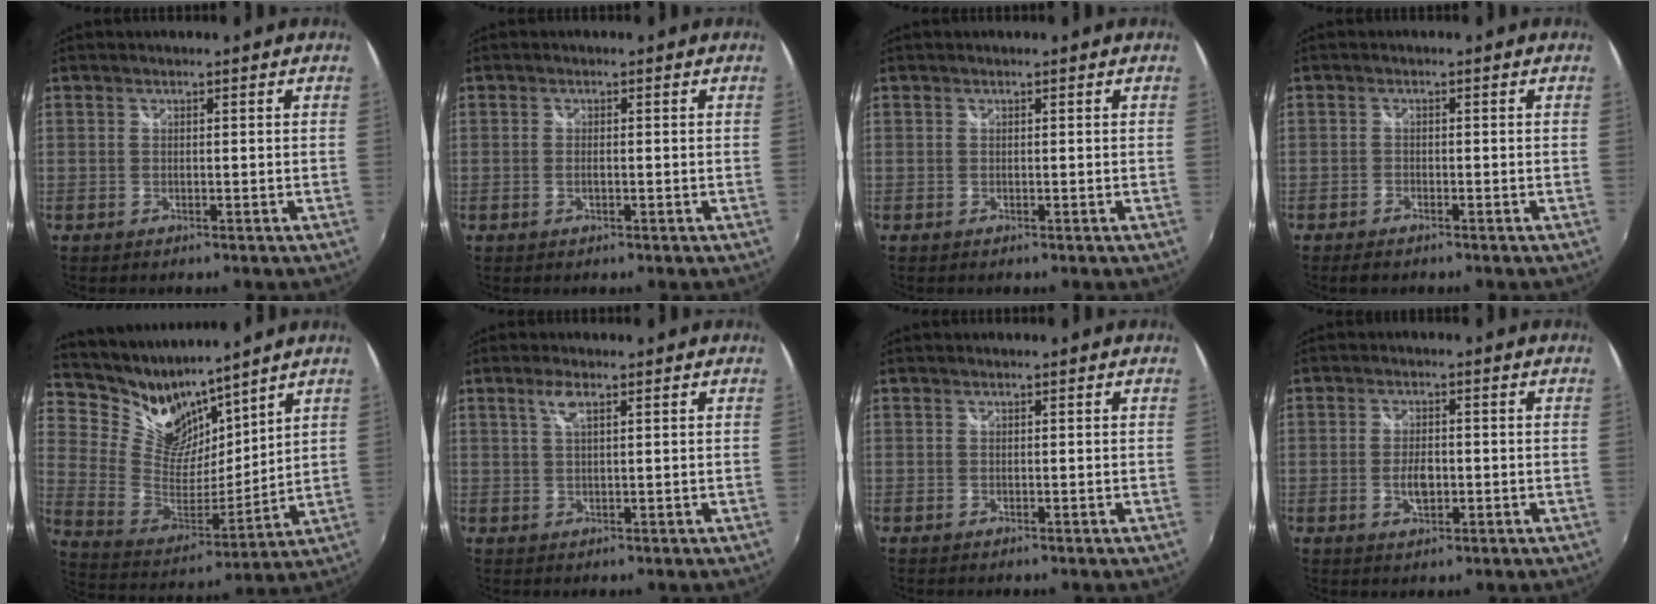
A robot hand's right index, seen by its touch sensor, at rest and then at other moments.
{"total": 1.2, "force": [-0.4, 0.5, 1.0], "torque": [-0.021, -0.001, -0.008]}
{"total": 0.0}
{"total": 1.9, "force": [-1.6, 0.7, 0.7], "torque": [-0.022, -0.003, -0.031]}
{"total": 14.2, "force": [12.1, 6.1, 4.4], "torque": [-0.108, -0.010, 0.240]}
{"total": 2.6, "force": [1.4, 0.6, 2.1], "torque": [-0.041, 0.004, 0.025]}
{"total": 0.0}
{"total": 4.2, "force": [-0.9, 2.2, 3.4], "torque": [-0.067, -0.002, -0.017]}